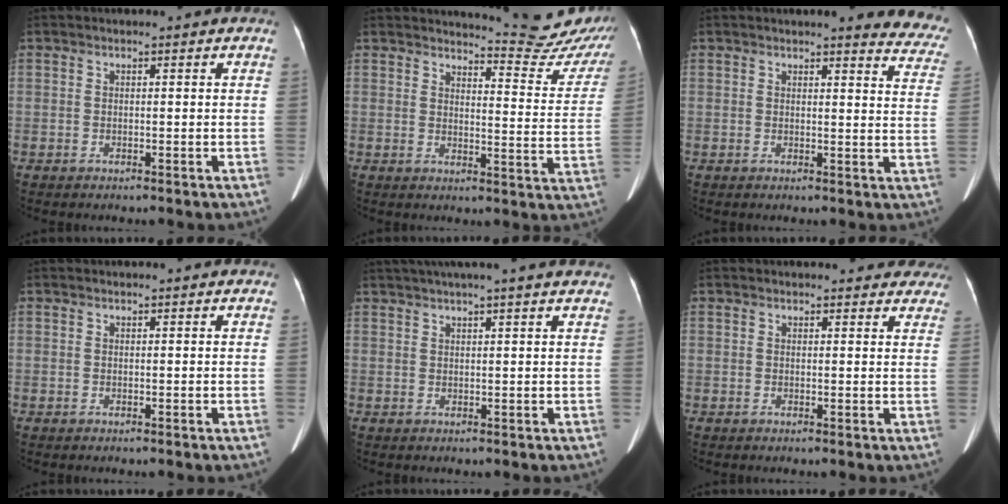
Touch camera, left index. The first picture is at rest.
{"total": 14.4, "force": [14.3, 0.4, 1.3], "torque": [0.001, -0.102, 0.143]}
{"total": 10.5, "force": [9.9, 1.9, 2.9], "torque": [0.005, -0.044, 0.072]}
{"total": 1.2, "force": [1.1, 0.2, 0.1], "torque": [-0.011, 0.016, 0.013]}
{"total": 13.1, "force": [11.4, -0.4, 6.6], "torque": [-0.115, 0.032, 0.145]}
{"total": 12.3, "force": [11.4, 3.5, 2.8], "torque": [0.000, 0.000, 0.108]}